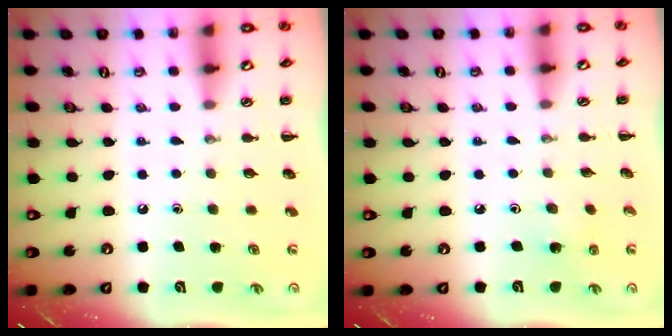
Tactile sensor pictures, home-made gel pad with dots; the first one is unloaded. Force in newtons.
{"total": 1.9, "press": 1.8, "slide": 0.7}